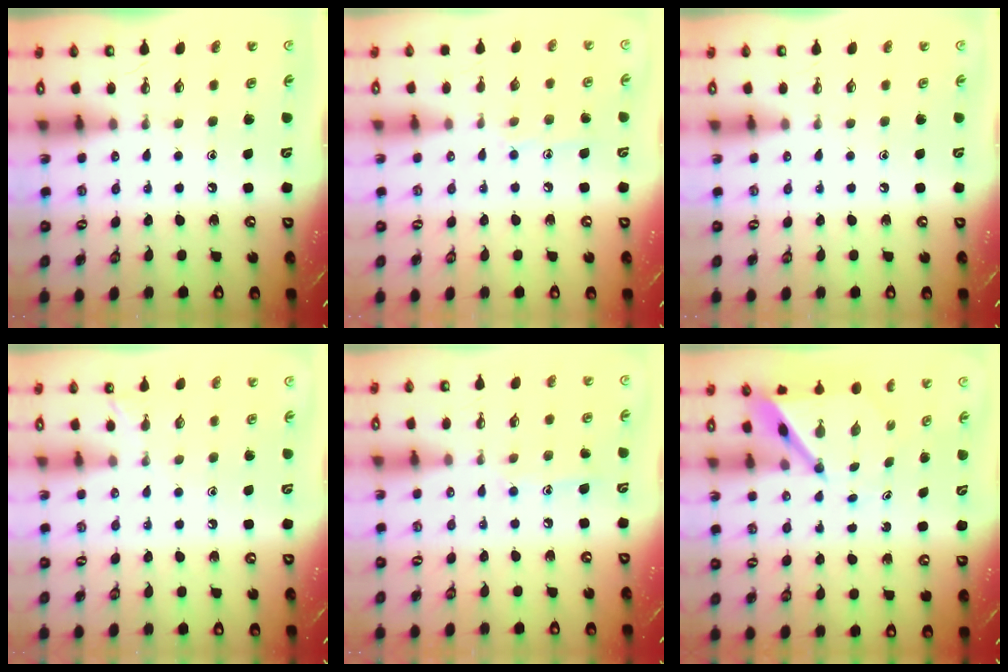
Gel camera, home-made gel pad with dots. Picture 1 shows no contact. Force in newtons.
{"total": 8.5, "press": 8.5, "slide": 0.7}
{"total": 0.0}
{"total": 3.0, "press": 3.0, "slide": 0.3}
{"total": 7.0, "press": 7.0, "slide": 0.1}
{"total": 5.9, "press": 5.9, "slide": 0.6}